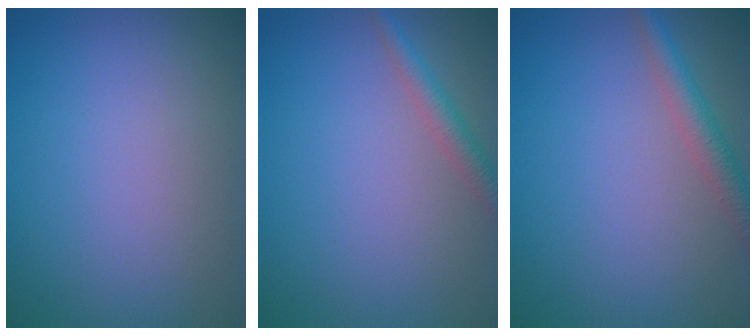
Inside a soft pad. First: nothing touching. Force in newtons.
{"total": 2.2, "press": 2.2, "slide": 0.0}
{"total": 2.7, "press": 2.7, "slide": 0.1}